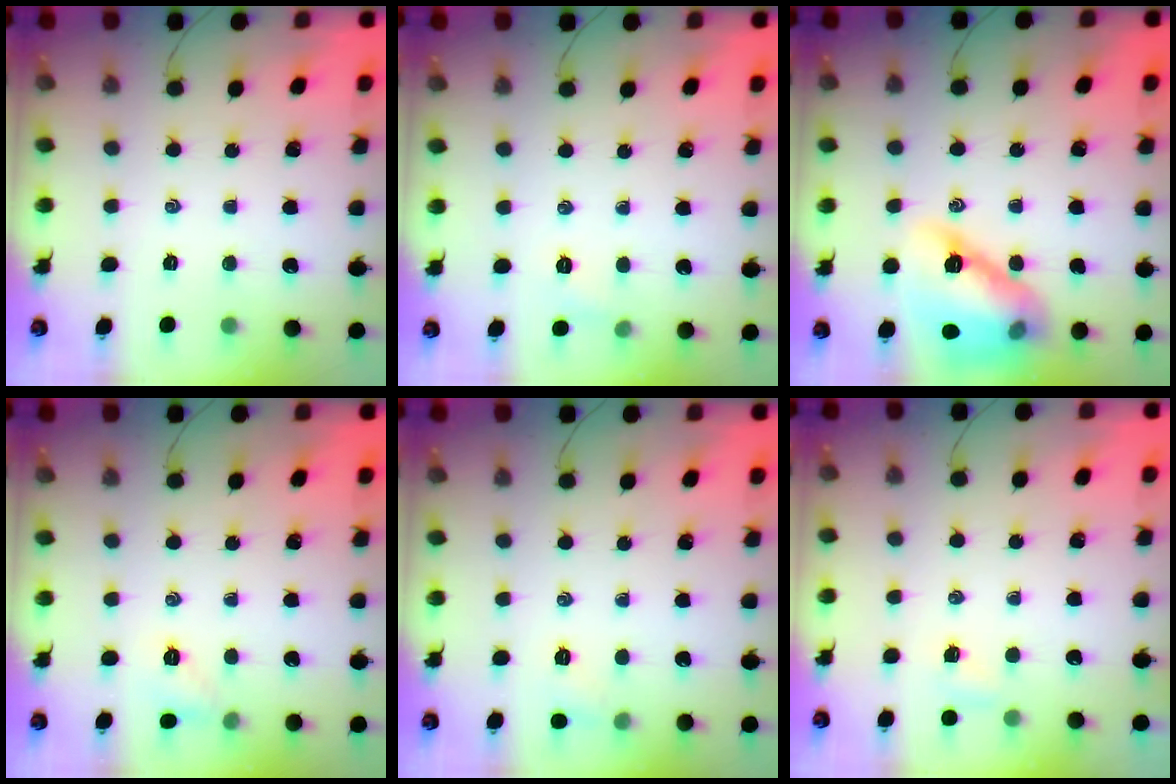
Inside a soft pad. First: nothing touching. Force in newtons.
{"total": 4.3, "press": 4.1, "slide": 1.2}
{"total": 14.3, "press": 14.0, "slide": 2.8}
{"total": 5.5, "press": 5.2, "slide": 1.7}
{"total": 5.3, "press": 5.1, "slide": 1.4}
{"total": 3.2, "press": 3.0, "slide": 1.0}